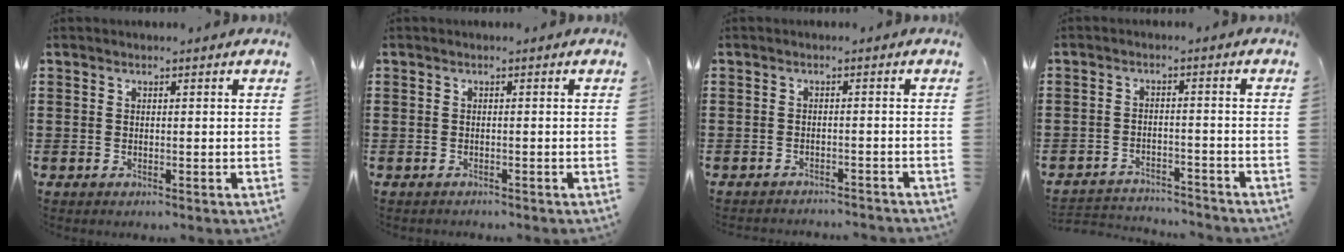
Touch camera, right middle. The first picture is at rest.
{"total": 0.7, "force": [-0.6, 0.3, -0.2], "torque": [0.002, 0.004, -0.014]}
{"total": 1.8, "force": [-1.8, 0.1, 0.0], "torque": [-0.005, 0.003, -0.037]}
{"total": 3.1, "force": [-3.1, 0.4, 0.1], "torque": [-0.008, 0.003, -0.068]}